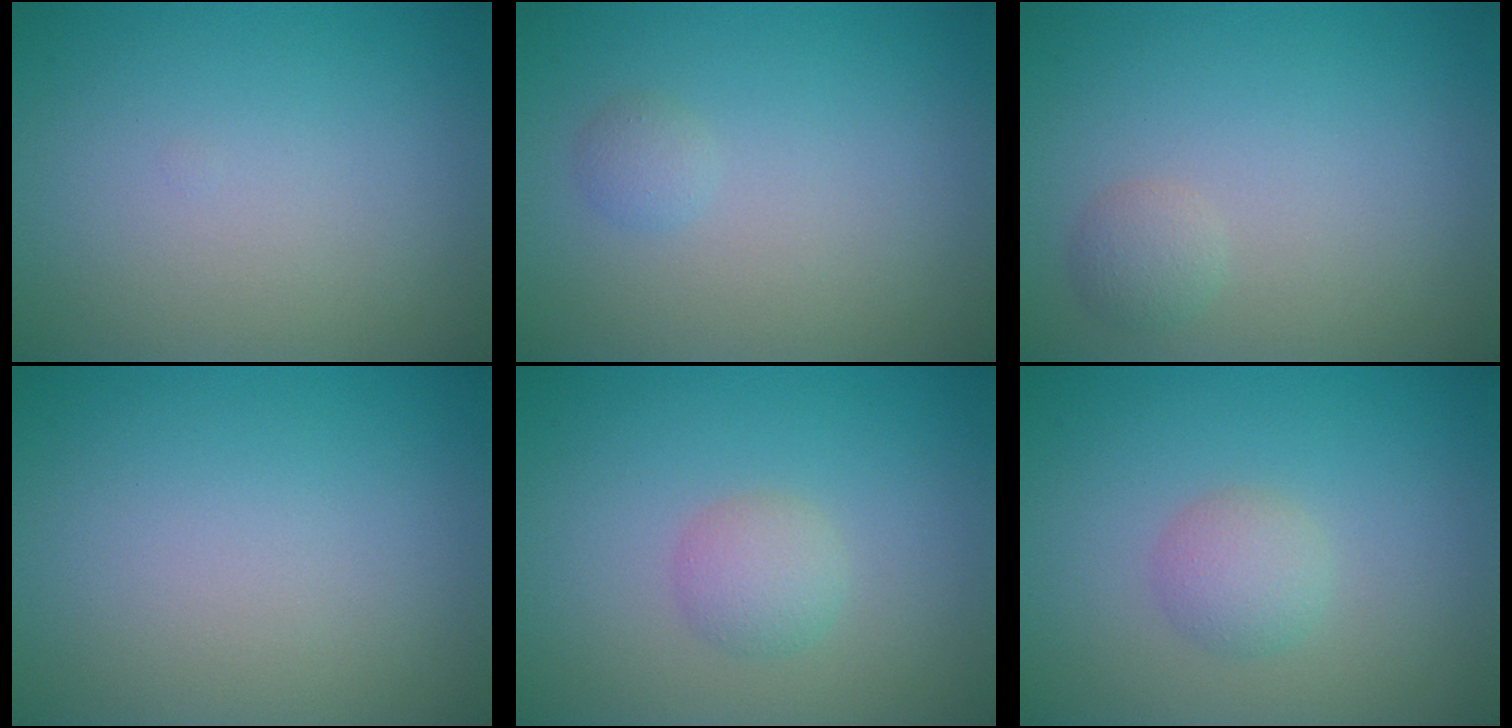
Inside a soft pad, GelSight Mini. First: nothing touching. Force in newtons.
{"total": 0.8, "press": 0.8, "slide": 0.0}
{"total": 1.3, "press": 1.3, "slide": 0.0}
{"total": 0.0}
{"total": 1.9, "press": 1.9, "slide": 0.0}
{"total": 2.0, "press": 2.0, "slide": 0.0}